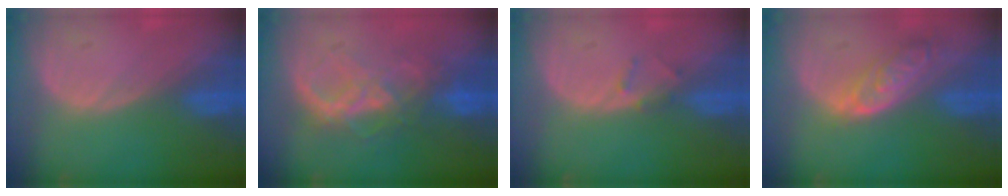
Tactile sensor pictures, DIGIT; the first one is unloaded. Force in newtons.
{"total": 7.1, "press": 7.1, "slide": 1.0}
{"total": 1.3, "press": 1.1, "slide": 0.8}
{"total": 6.4, "press": 5.8, "slide": 2.7}